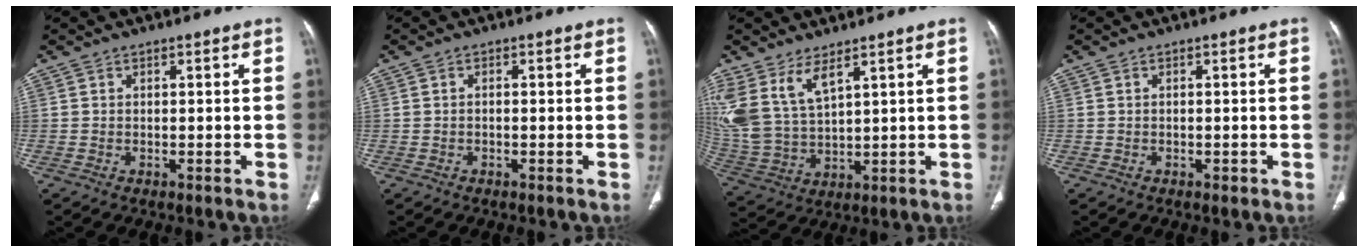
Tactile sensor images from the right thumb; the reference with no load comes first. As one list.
[{"total": 0.5, "force": [-0.2, 0.3, 0.4], "torque": [-0.005, 0.001, -0.008]}, {"total": 11.0, "force": [6.3, 4.7, 7.7], "torque": [-0.171, -0.025, 0.148]}, {"total": 0.7, "force": [-0.4, 0.4, 0.4], "torque": [-0.006, 0.000, -0.006]}]